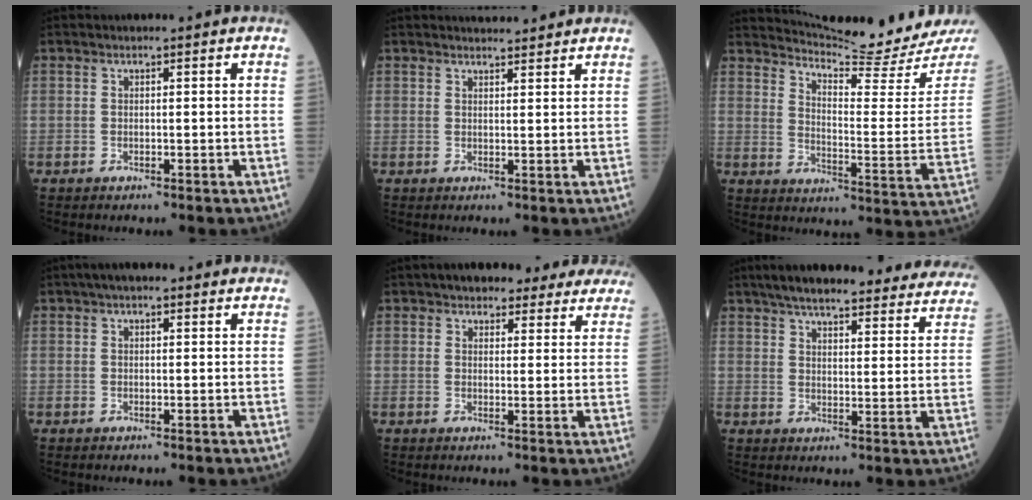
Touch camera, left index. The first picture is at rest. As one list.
[{"total": 4.3, "force": [4.1, 0.6, 1.0], "torque": [-0.017, 0.013, 0.053]}, {"total": 16.6, "force": [16.1, -2.3, 3.1], "torque": [-0.061, -0.112, 0.212]}, {"total": 5.9, "force": [4.4, 1.7, 3.6], "torque": [-0.049, 0.037, 0.062]}, {"total": 12.9, "force": [11.2, 4.5, 4.3], "torque": [-0.017, 0.018, 0.120]}, {"total": 28.9, "force": [25.5, 5.6, 12.6], "torque": [-0.184, -0.026, 0.304]}]